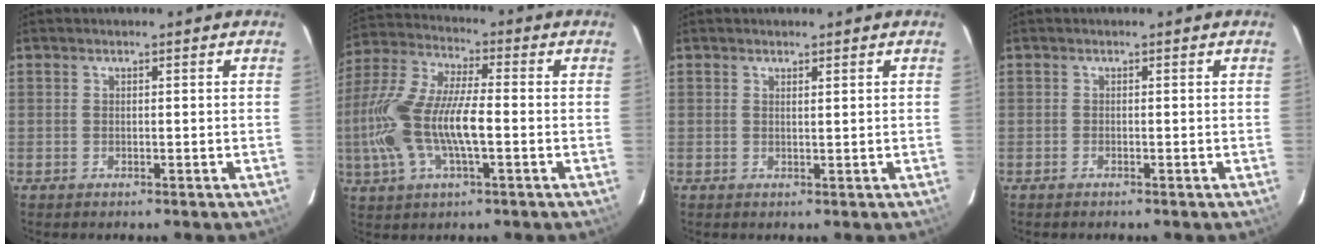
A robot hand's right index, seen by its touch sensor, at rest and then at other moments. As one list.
[{"total": 16.7, "force": [-2.7, 5.5, 15.5], "torque": [-0.327, 0.001, -0.055]}, {"total": 0.9, "force": [0.8, 0.0, 0.6], "torque": [-0.010, -0.002, 0.013]}, {"total": 0.0}]